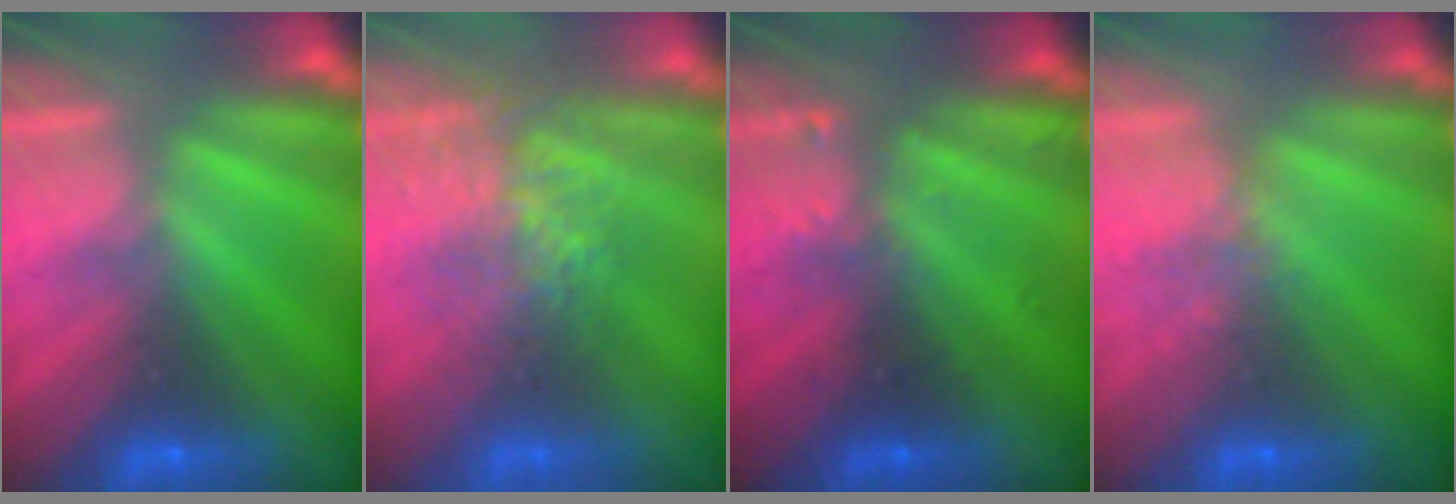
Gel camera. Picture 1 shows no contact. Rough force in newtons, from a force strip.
{"total": 3.9}
{"total": 2.4}
{"total": 2.3}